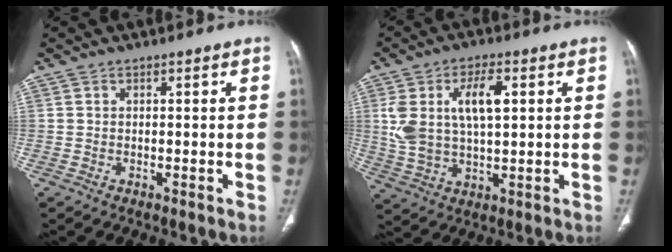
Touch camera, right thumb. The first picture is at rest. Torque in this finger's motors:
{"motor_torque": [1.41, 1.75, 1.01, 0.29, 0.14]}